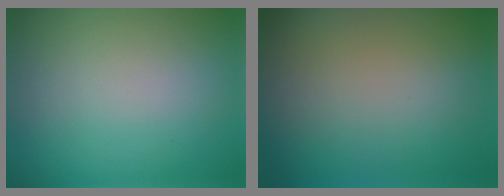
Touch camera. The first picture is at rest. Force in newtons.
{"total": 0.0}